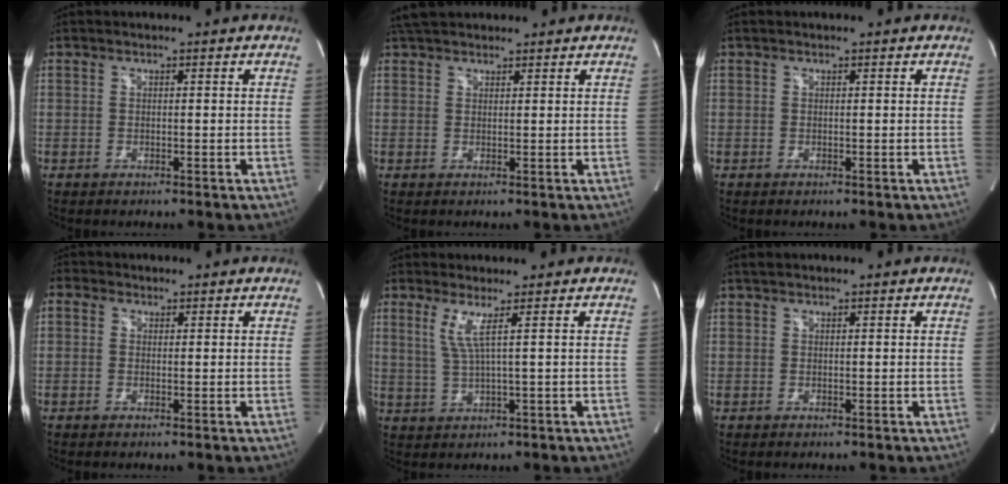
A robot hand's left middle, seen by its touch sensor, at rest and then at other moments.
{"total": 5.1, "force": [4.5, 1.7, 1.8], "torque": [-0.028, 0.036, 0.078]}
{"total": 0.0}
{"total": 2.0, "force": [0.5, 1.7, 0.9], "torque": [-0.022, 0.012, 0.006]}
{"total": 3.7, "force": [1.5, -1.0, 3.2], "torque": [-0.073, -0.006, 0.035]}
{"total": 0.6, "force": [0.5, 0.0, 0.2], "torque": [-0.013, 0.014, 0.014]}